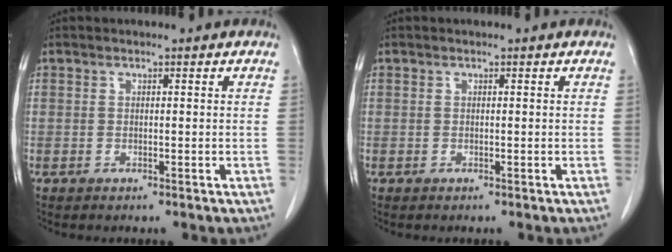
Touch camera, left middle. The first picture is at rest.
{"total": 0.0}